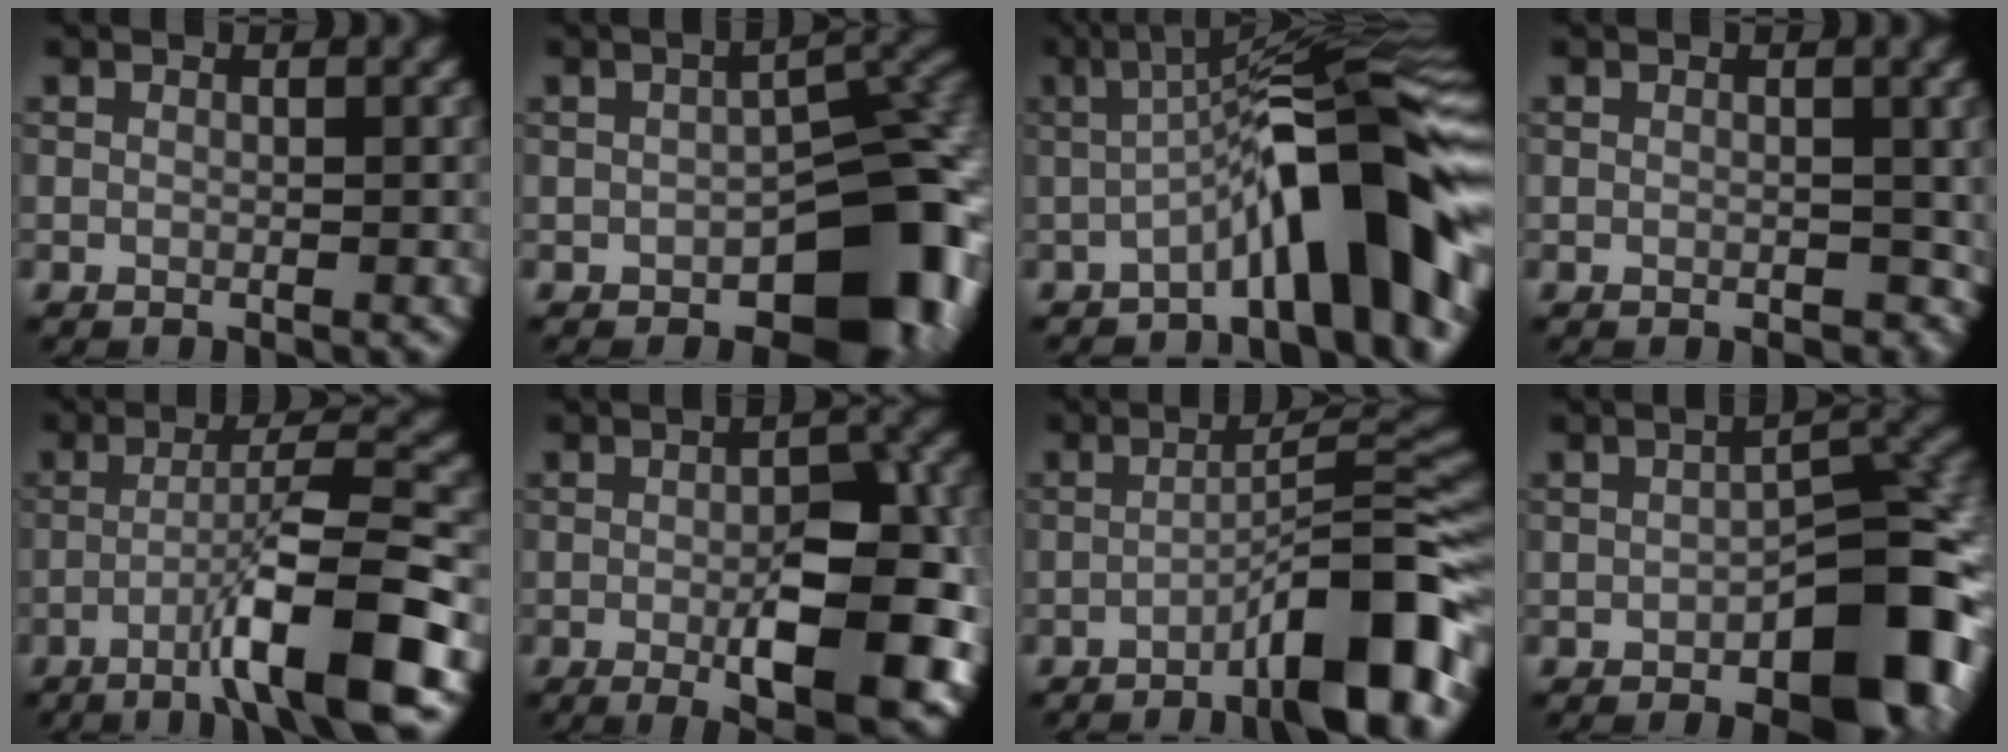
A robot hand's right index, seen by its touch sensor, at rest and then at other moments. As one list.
[{"total": 11.1, "force": [-4.2, 5.9, 8.3], "torque": [-0.079, 0.002, -0.059]}, {"total": 10.5, "force": [-2.8, 1.9, 10.0], "torque": [-0.124, 0.028, -0.053]}, {"total": 1.7, "force": [0.0, 1.3, 1.1], "torque": [-0.015, -0.004, -0.001]}, {"total": 8.6, "force": [-3.7, 1.0, 7.7], "torque": [-0.114, 0.016, -0.071]}, {"total": 8.9, "force": [-2.4, 3.0, 8.0], "torque": [-0.113, 0.001, -0.036]}, {"total": 9.6, "force": [-5.0, 1.6, 8.0], "torque": [-0.103, 0.023, -0.086]}, {"total": 9.8, "force": [-3.6, 4.5, 7.9], "torque": [-0.092, 0.012, -0.055]}]